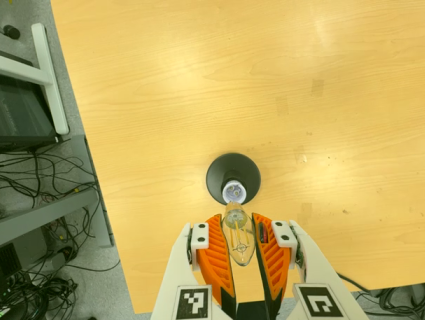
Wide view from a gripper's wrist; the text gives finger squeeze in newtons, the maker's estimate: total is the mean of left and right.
{"total": 20.5, "left": 24.3, "right": 16.8}